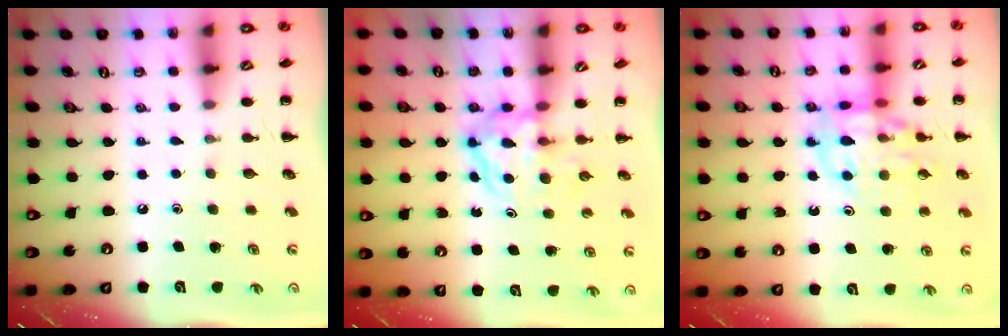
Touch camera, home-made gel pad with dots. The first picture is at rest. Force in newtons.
{"total": 3.9, "press": 3.9, "slide": 0.5}
{"total": 14.5, "press": 14.4, "slide": 1.9}